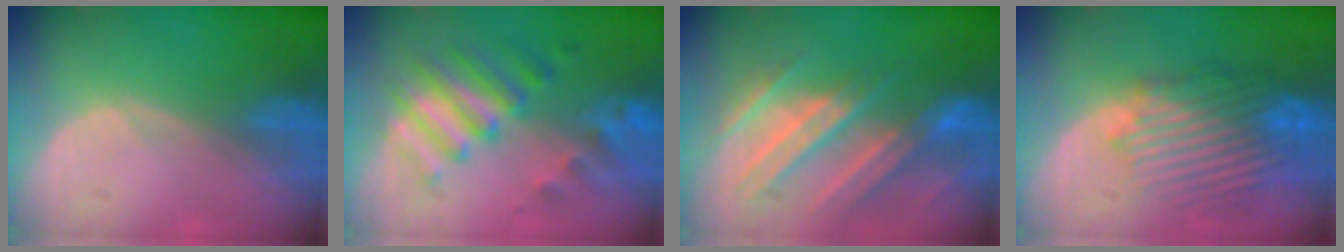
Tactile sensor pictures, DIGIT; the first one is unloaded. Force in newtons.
{"total": 8.8, "press": 8.1, "slide": 3.3}
{"total": 10.5, "press": 9.6, "slide": 4.2}
{"total": 10.2, "press": 9.3, "slide": 4.3}